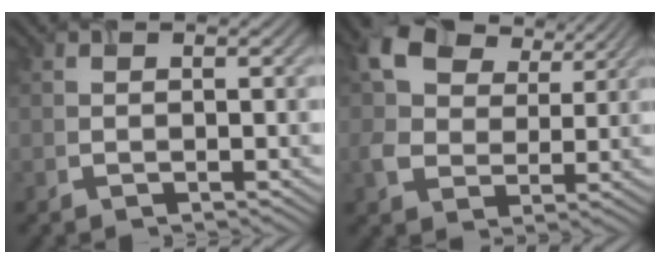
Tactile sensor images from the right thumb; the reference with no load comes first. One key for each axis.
{"total": 8.0, "fx": 4.1, "fy": 5.8, "fz": 3.8, "tx": -0.095, "ty": 0.003, "tz": 0.082}